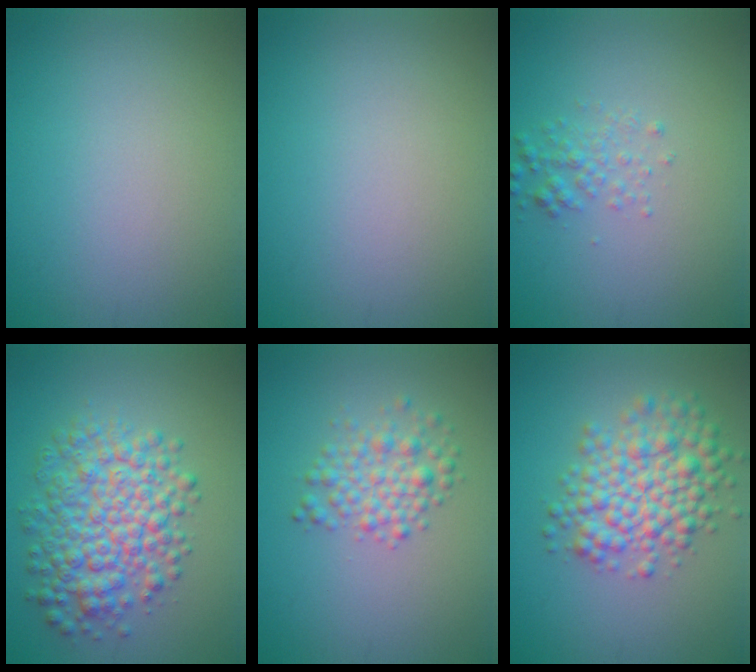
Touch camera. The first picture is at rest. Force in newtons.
{"total": 0.0}
{"total": 1.6, "press": 1.6, "slide": 0.0}
{"total": 6.8, "press": 6.8, "slide": 0.0}
{"total": 2.9, "press": 2.9, "slide": 0.1}
{"total": 5.9, "press": 5.9, "slide": 0.1}